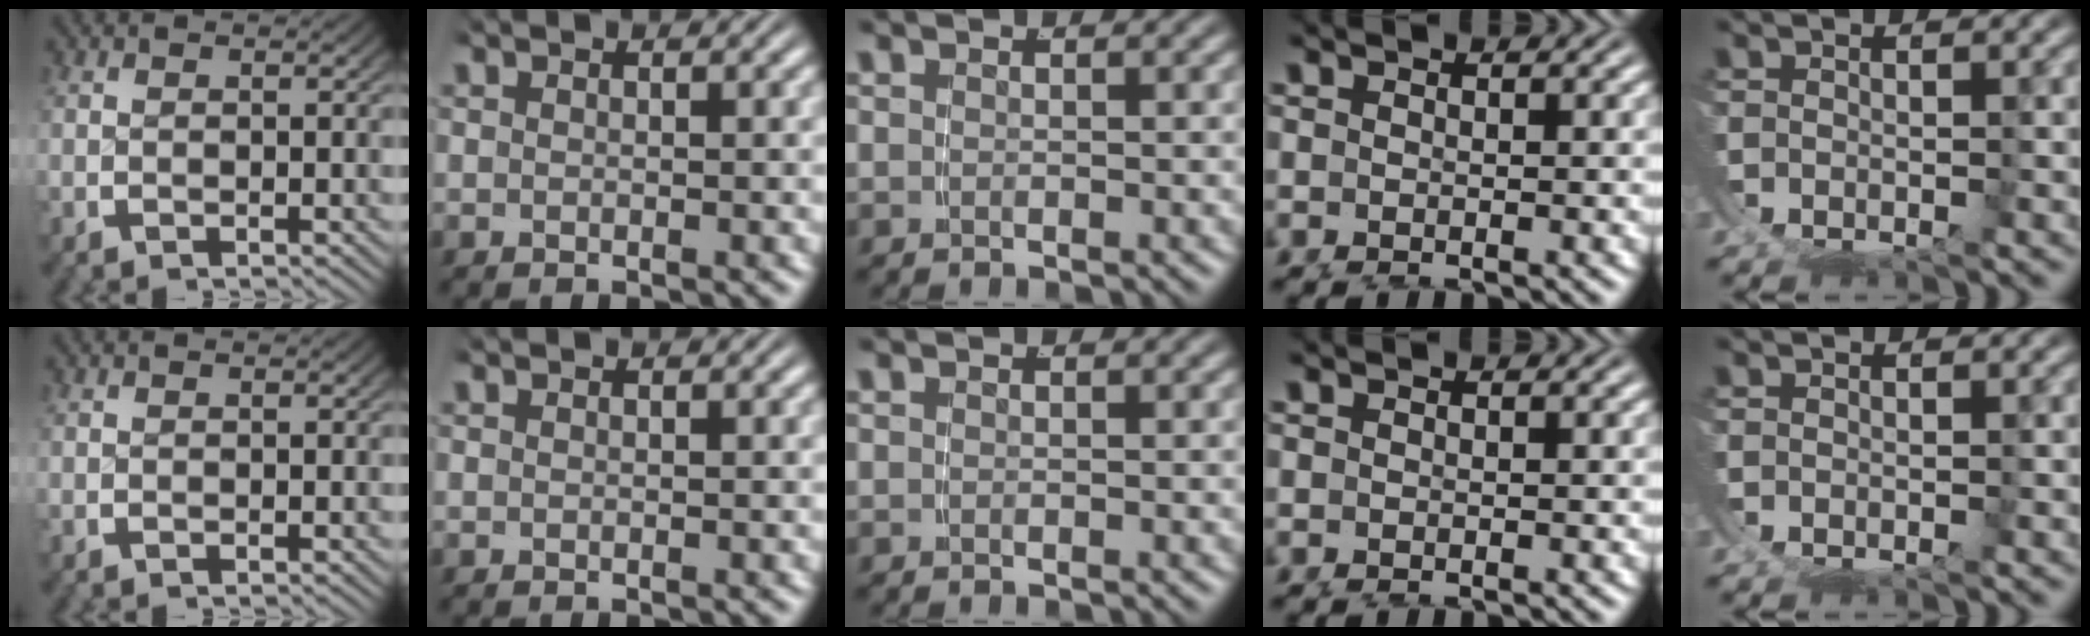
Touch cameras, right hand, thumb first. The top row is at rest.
{}